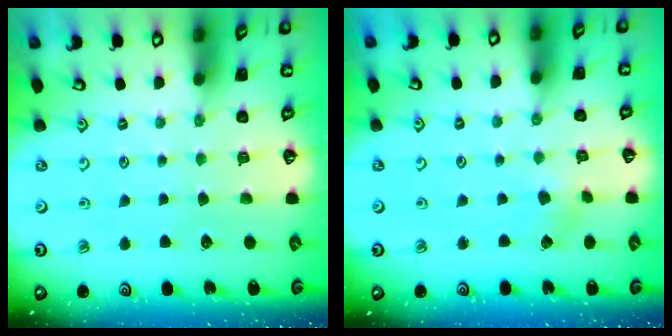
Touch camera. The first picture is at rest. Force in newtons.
{"total": 2.2, "press": 2.2, "slide": 0.3}